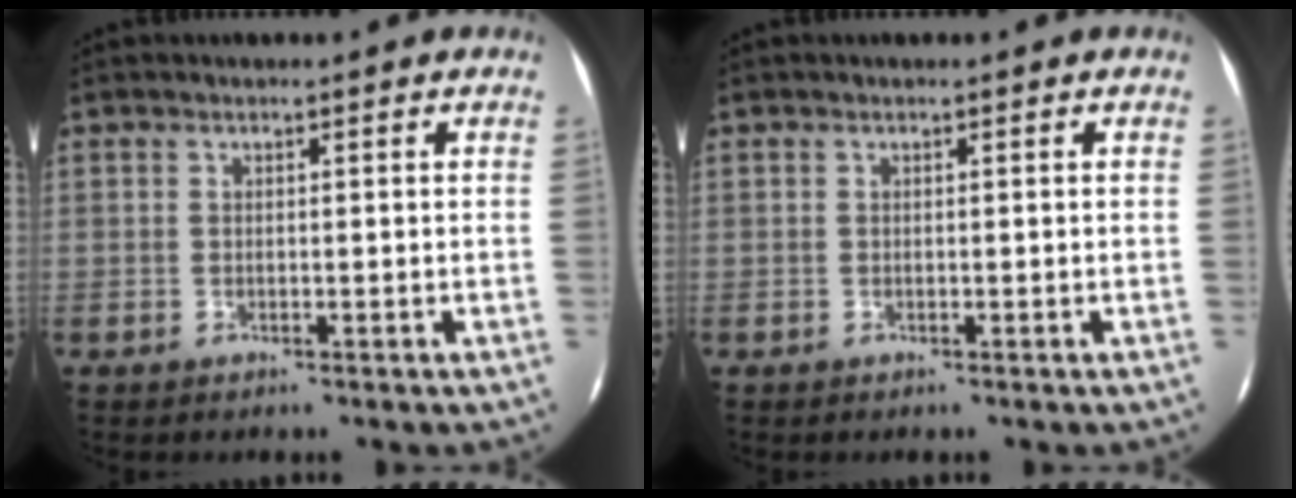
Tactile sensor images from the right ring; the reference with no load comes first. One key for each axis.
{"total": 0.0}